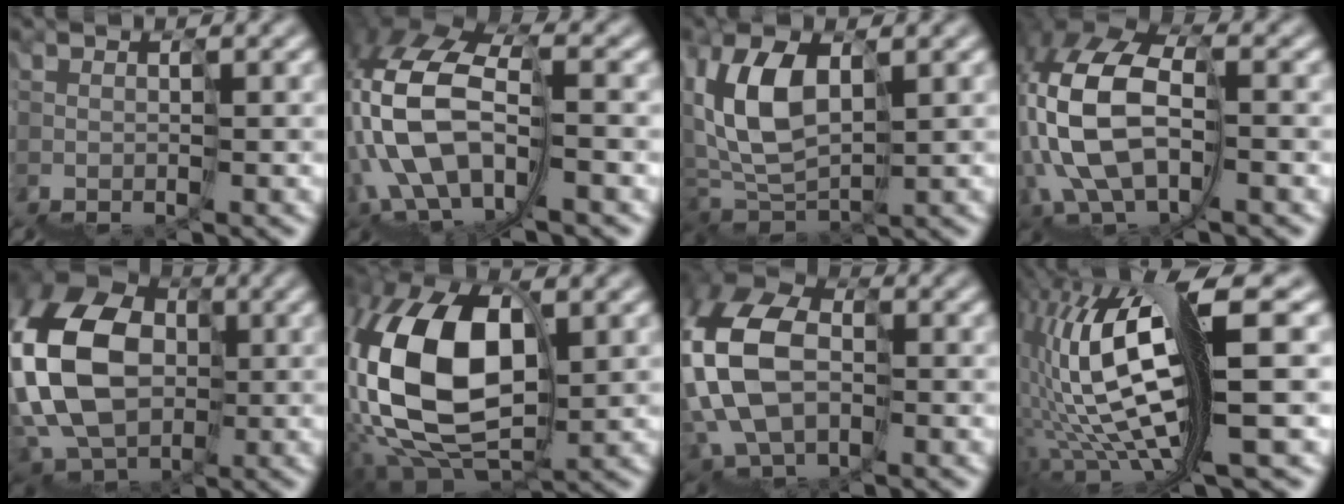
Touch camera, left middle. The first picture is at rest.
{"total": 8.8, "force": [0.3, 5.1, 7.2], "torque": [-0.172, 0.036, 0.000]}
{"total": 4.8, "force": [3.7, 2.4, 1.8], "torque": [-0.045, 0.043, 0.057]}
{"total": 8.1, "force": [0.8, 5.0, 6.3], "torque": [-0.174, 0.038, 0.005]}
{"total": 11.9, "force": [2.1, 9.2, 7.3], "torque": [-0.158, 0.048, 0.006]}
{"total": 12.0, "force": [2.6, 6.9, 9.4], "torque": [-0.208, 0.041, 0.026]}
{"total": 9.0, "force": [2.2, 6.6, 5.8], "torque": [-0.151, 0.034, 0.022]}
{"total": 12.0, "force": [3.9, 2.2, 11.2], "torque": [-0.226, 0.038, 0.086]}